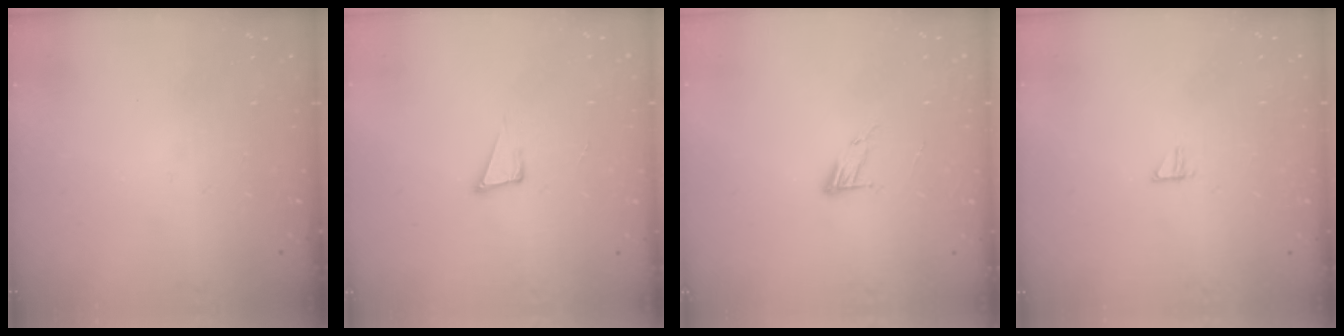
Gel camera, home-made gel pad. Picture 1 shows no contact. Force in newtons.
{"total": 4.6, "press": 3.4, "slide": 3.2}
{"total": 5.0, "press": 4.9, "slide": 0.5}
{"total": 5.4, "press": 5.4, "slide": 0.5}